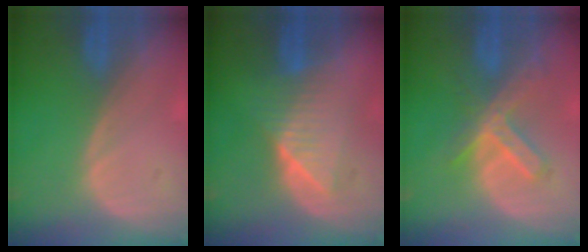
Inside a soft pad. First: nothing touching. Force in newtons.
{"total": 6.4, "press": 6.3, "slide": 1.0}
{"total": 6.9, "press": 5.9, "slide": 3.5}